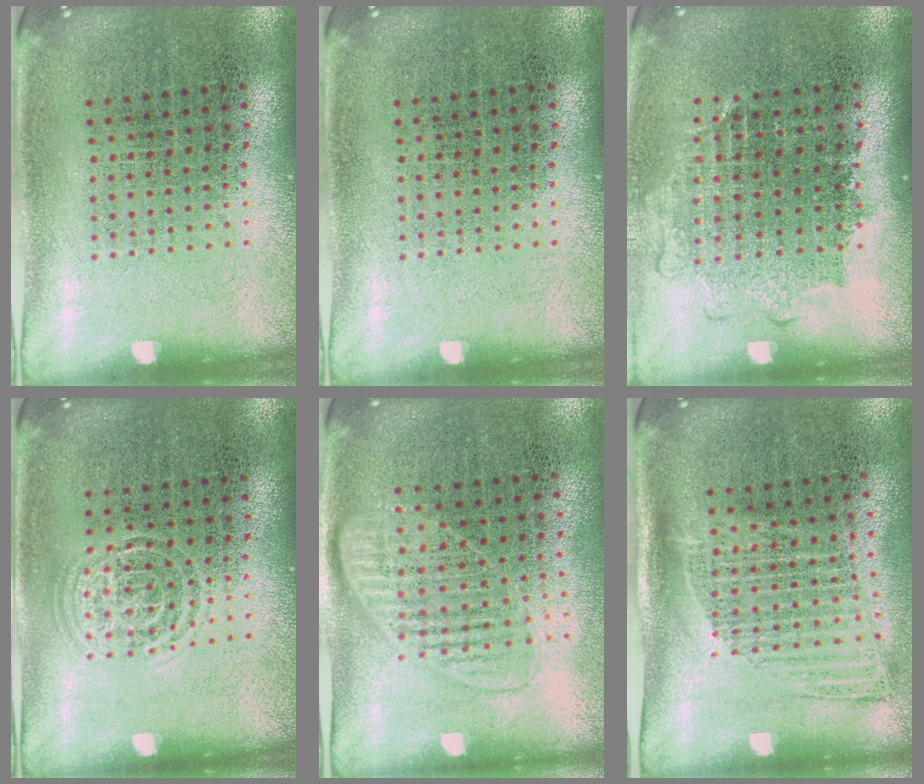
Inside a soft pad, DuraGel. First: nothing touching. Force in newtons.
{"total": 0.0}
{"total": 1.1, "press": 1.0, "slide": 0.5}
{"total": 0.8, "press": 0.8, "slide": 0.1}
{"total": 1.4, "press": 1.3, "slide": 0.6}
{"total": 1.3, "press": 1.1, "slide": 0.7}